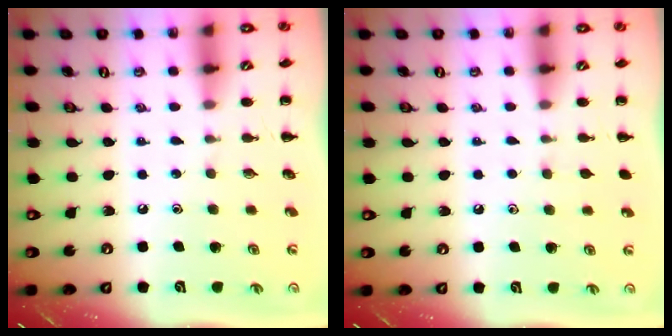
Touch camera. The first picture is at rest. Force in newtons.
{"total": 1.5, "press": 1.3, "slide": 0.7}